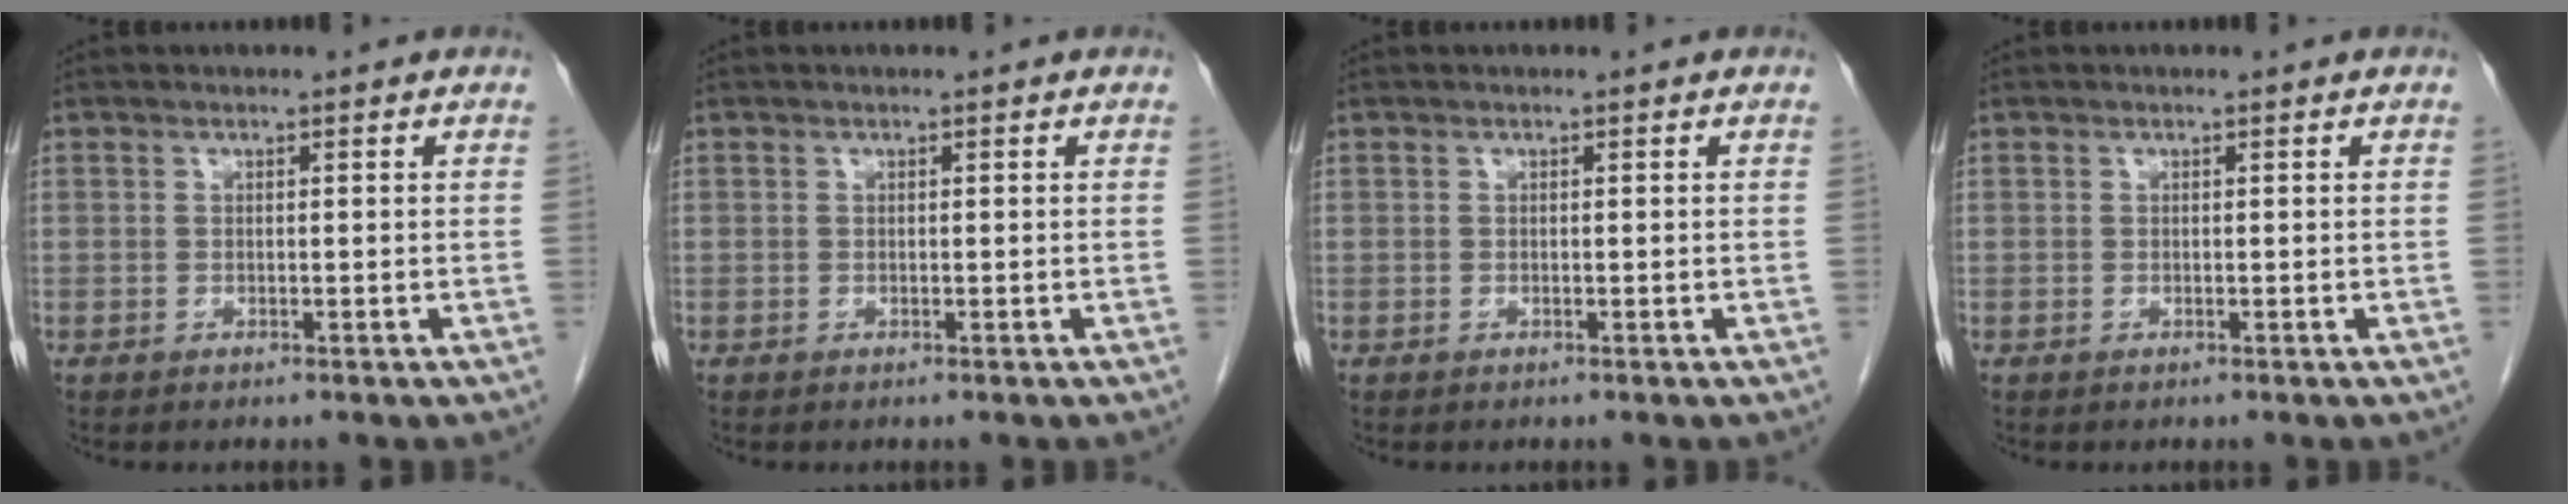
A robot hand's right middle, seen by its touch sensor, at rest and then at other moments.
{"total": 0.0}
{"total": 0.0}
{"total": 0.0}